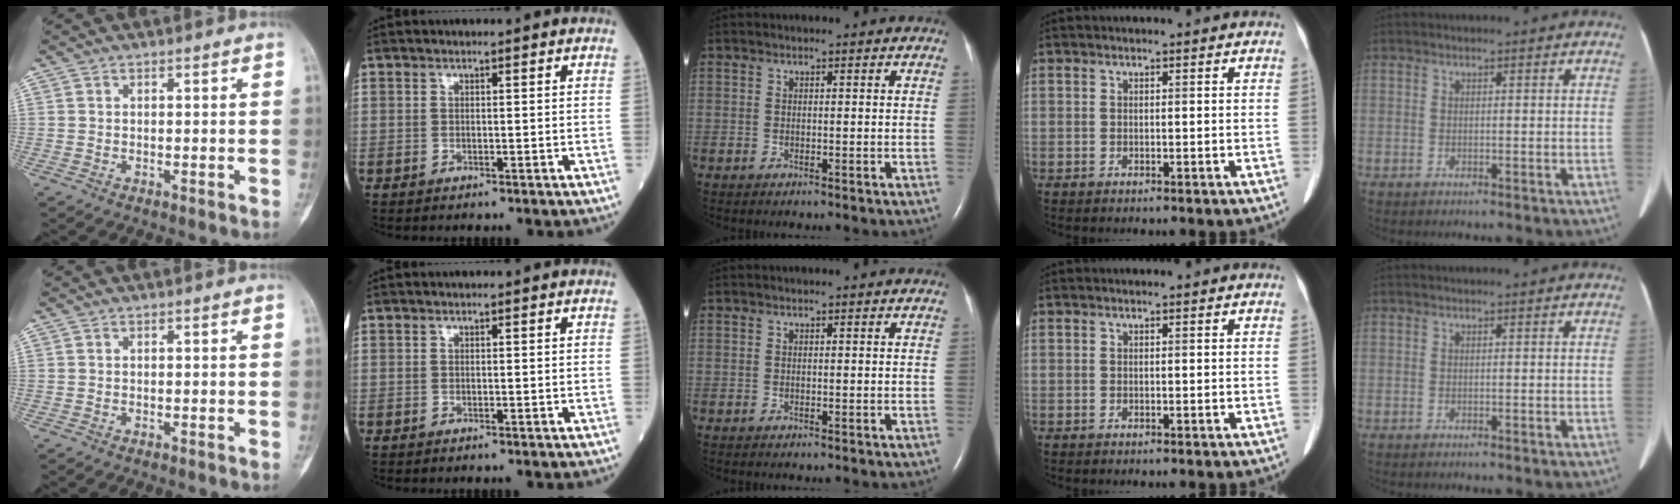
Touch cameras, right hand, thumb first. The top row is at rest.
{}